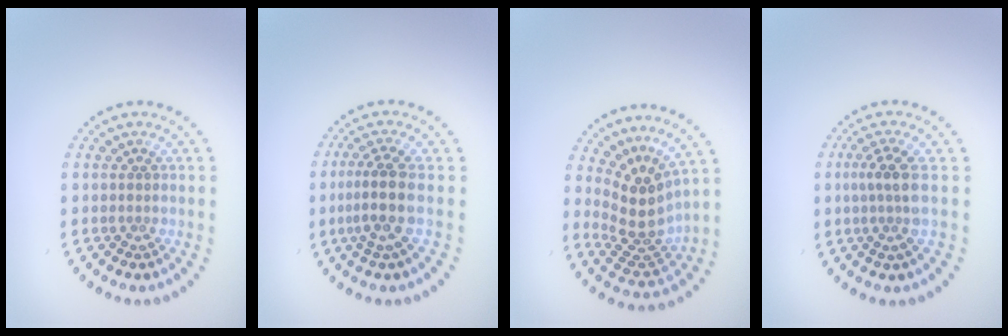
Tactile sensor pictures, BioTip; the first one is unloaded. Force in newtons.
{"total": 3.2, "press": 2.5, "slide": 1.9}
{"total": 4.0, "press": 3.0, "slide": 2.7}
{"total": 2.7, "press": 2.0, "slide": 1.8}